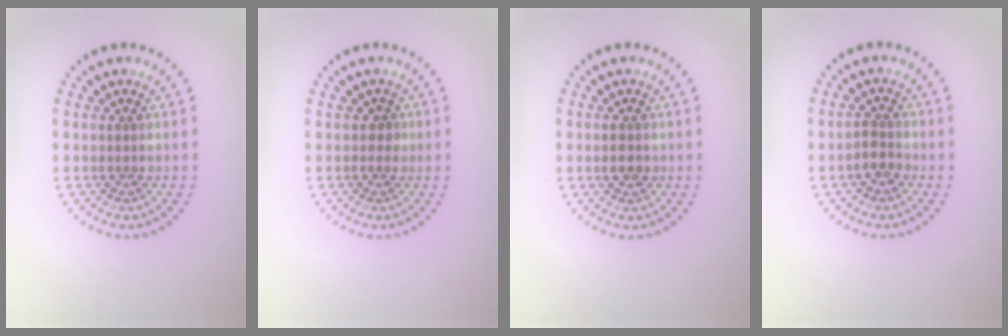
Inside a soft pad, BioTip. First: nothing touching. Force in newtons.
{"total": 0.9, "press": 0.8, "slide": 0.5}
{"total": 1.9, "press": 1.9, "slide": 0.1}
{"total": 1.7, "press": 1.5, "slide": 0.7}